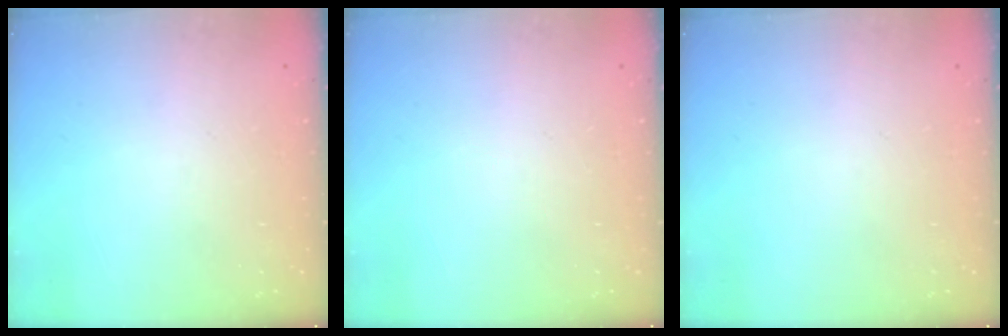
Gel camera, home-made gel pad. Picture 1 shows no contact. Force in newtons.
{"total": 0.0}
{"total": 0.0}